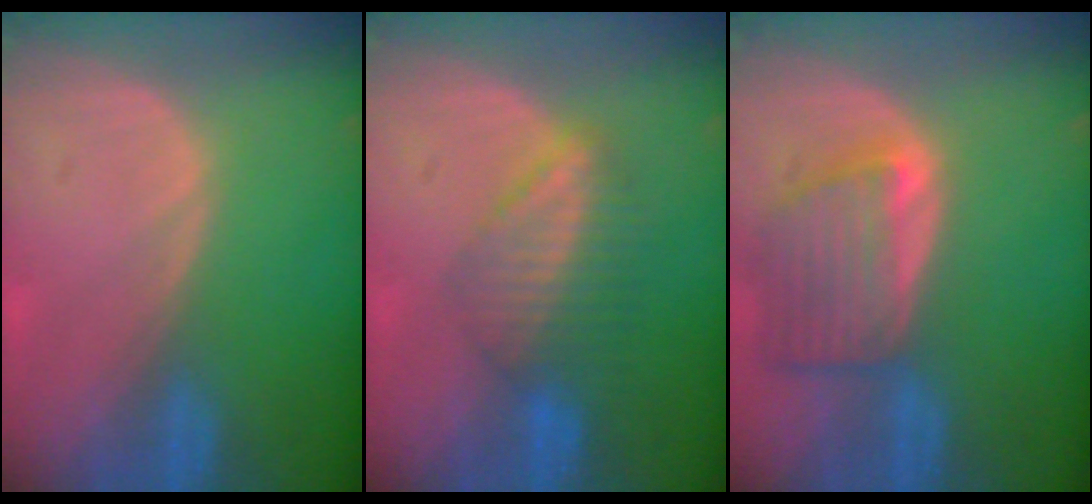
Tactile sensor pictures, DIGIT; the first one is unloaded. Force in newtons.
{"total": 6.6, "press": 5.9, "slide": 2.8}
{"total": 7.5, "press": 6.9, "slide": 3.1}